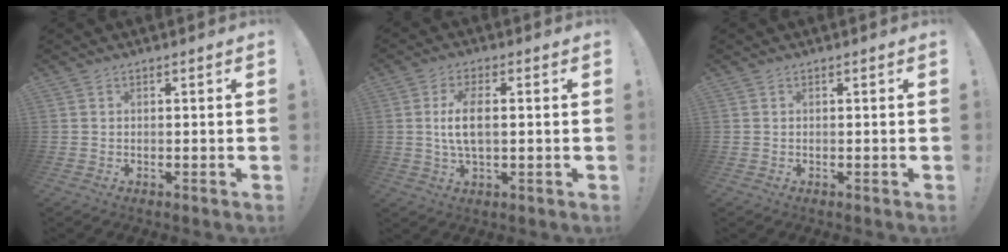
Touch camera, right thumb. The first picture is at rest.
{"total": 7.8, "force": [0.3, 3.3, 7.1], "torque": [-0.137, -0.004, 0.001]}
{"total": 0.0}